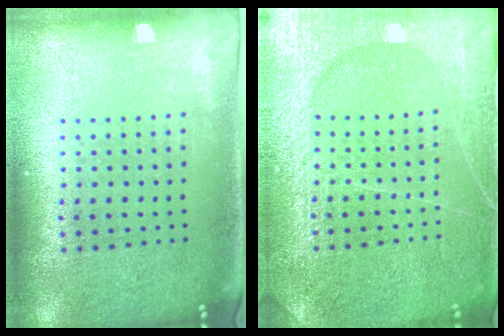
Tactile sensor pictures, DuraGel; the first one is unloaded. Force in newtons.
{"total": 3.7, "press": 3.7, "slide": 0.4}